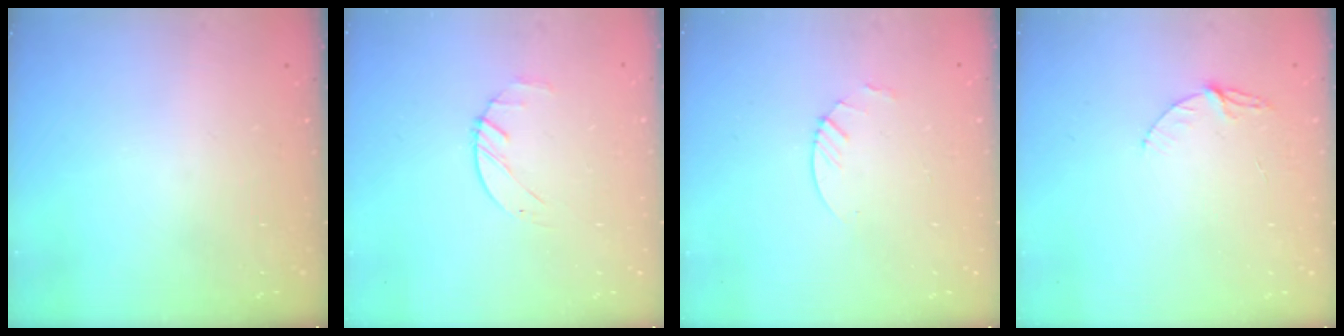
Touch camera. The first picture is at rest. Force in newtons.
{"total": 1.9, "press": 1.9, "slide": 0.3}
{"total": 3.0, "press": 3.0, "slide": 0.3}
{"total": 5.3, "press": 5.3, "slide": 0.5}